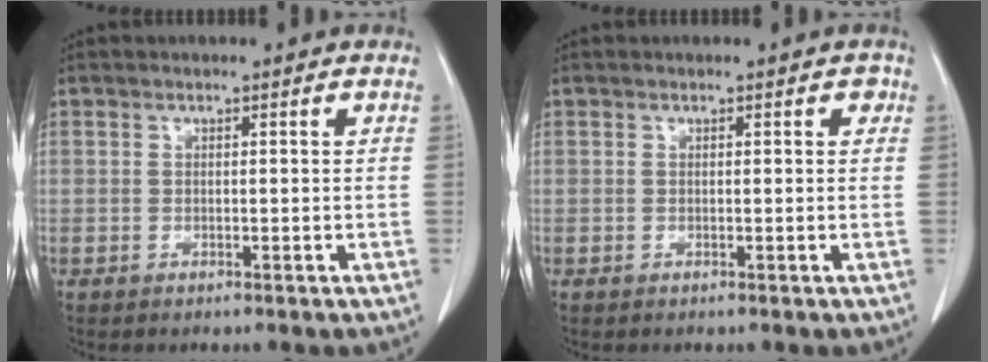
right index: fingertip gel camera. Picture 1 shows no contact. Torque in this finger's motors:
{"motor_torque": [0.13, -0.03, 0.07, 0.00]}